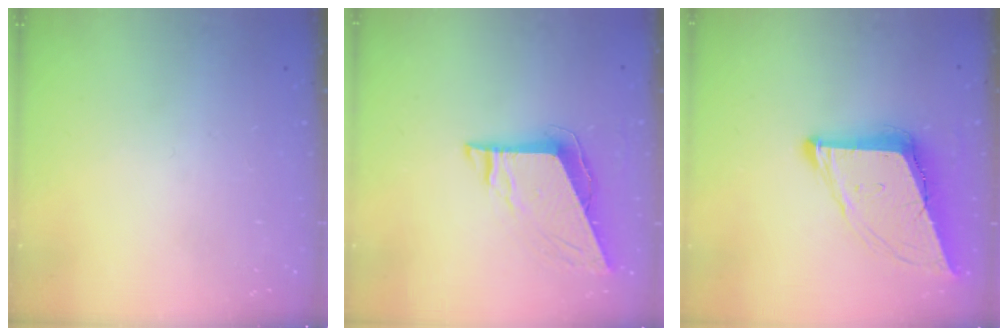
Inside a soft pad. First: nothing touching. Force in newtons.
{"total": 9.7, "press": 9.7, "slide": 1.2}
{"total": 11.8, "press": 11.2, "slide": 3.8}